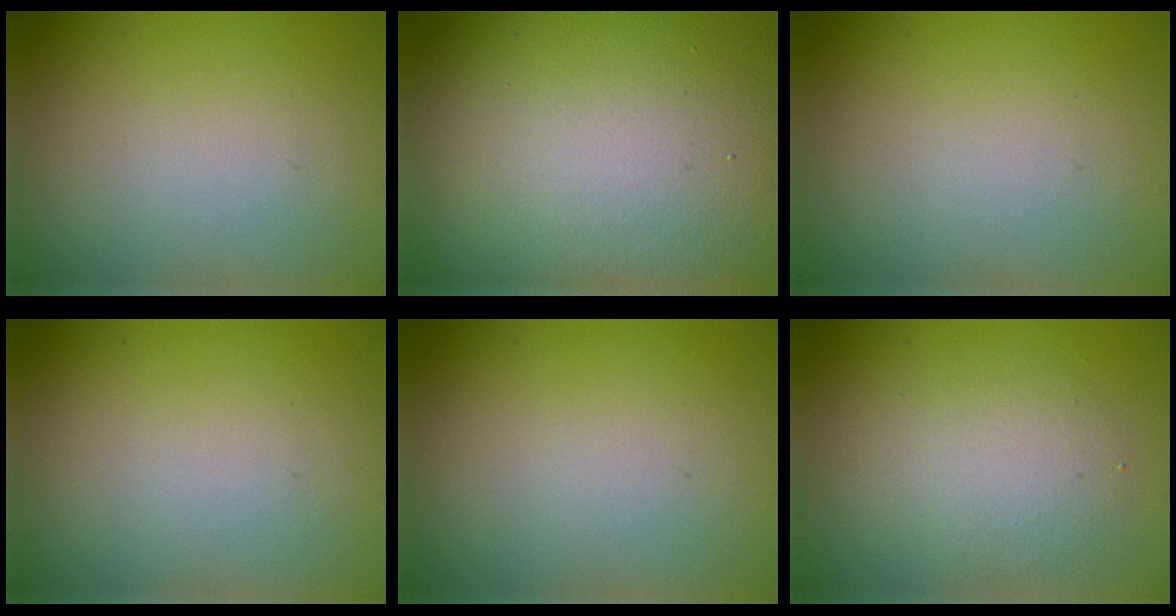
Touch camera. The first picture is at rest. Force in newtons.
{"total": 20.5, "press": 20.4, "slide": 1.1}
{"total": 0.0}
{"total": 0.0}
{"total": 0.0}
{"total": 2.9, "press": 2.9, "slide": 0.2}